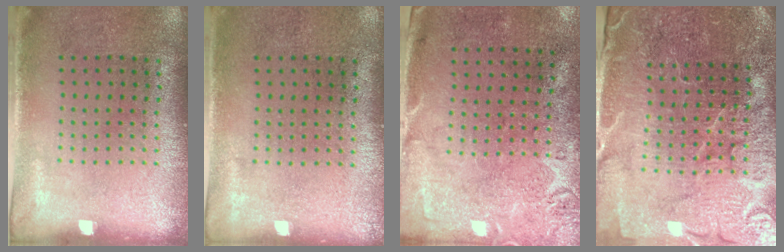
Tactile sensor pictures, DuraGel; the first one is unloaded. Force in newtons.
{"total": 0.0}
{"total": 2.8, "press": 2.2, "slide": 1.7}
{"total": 5.2, "press": 4.9, "slide": 1.9}